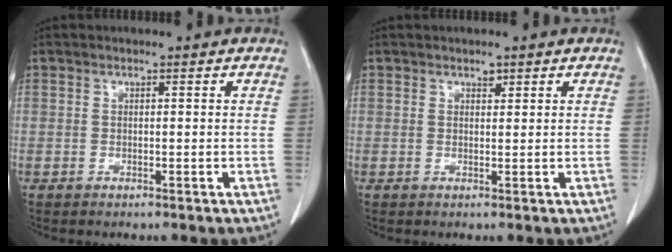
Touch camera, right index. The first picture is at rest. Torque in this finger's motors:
{"motor_torque": [0.00, 0.00, 0.00, 0.00]}